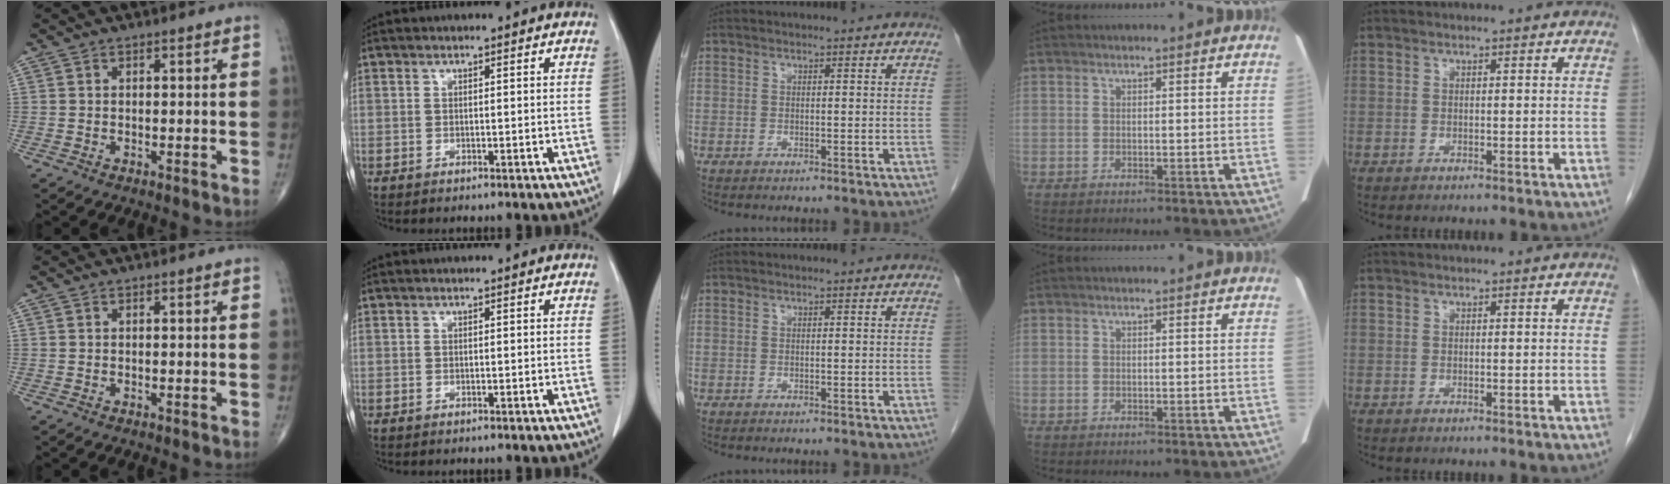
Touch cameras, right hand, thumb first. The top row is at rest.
{}